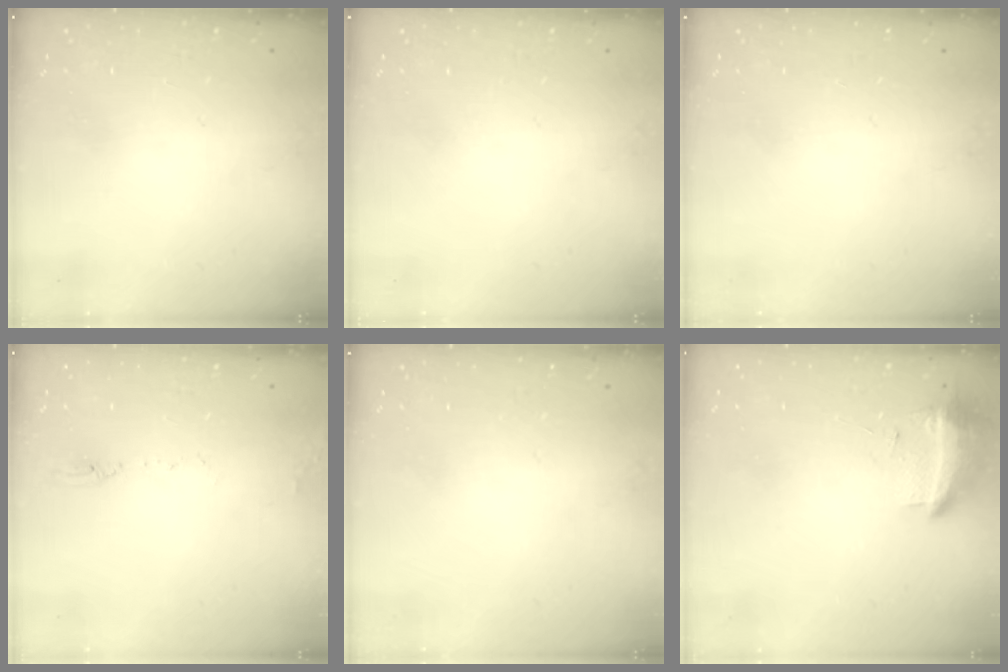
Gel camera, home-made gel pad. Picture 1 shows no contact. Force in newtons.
{"total": 0.0}
{"total": 0.0}
{"total": 6.2, "press": 5.9, "slide": 2.0}
{"total": 0.0}
{"total": 9.0, "press": 8.8, "slide": 1.8}